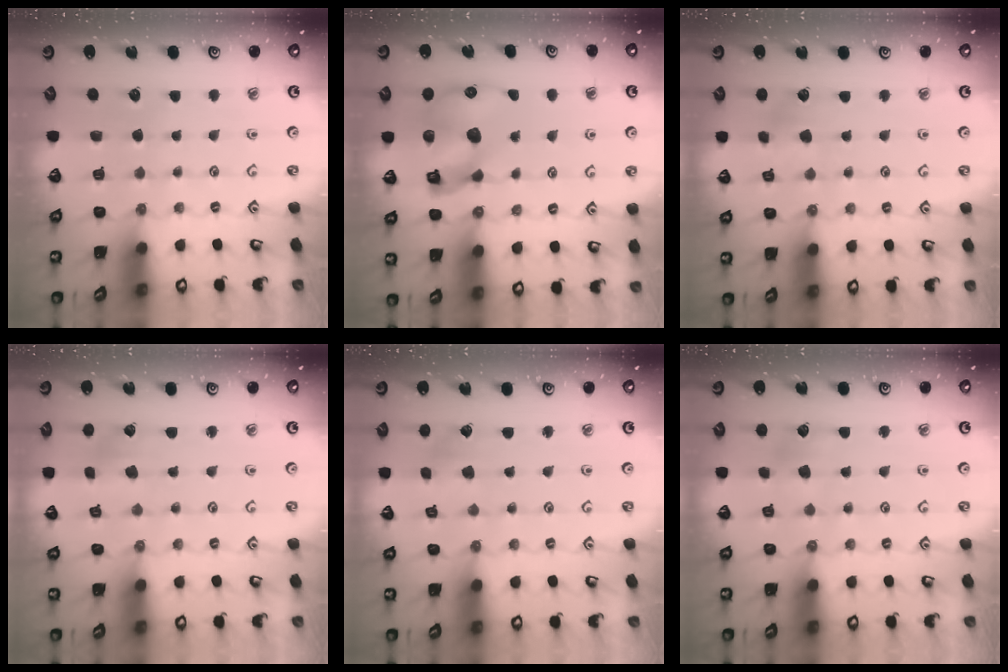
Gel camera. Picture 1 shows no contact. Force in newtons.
{"total": 12.2, "press": 12.1, "slide": 1.8}
{"total": 2.6, "press": 2.6, "slide": 0.4}
{"total": 1.1, "press": 1.1, "slide": 0.2}
{"total": 1.7, "press": 1.6, "slide": 0.2}
{"total": 3.5, "press": 3.5, "slide": 0.3}